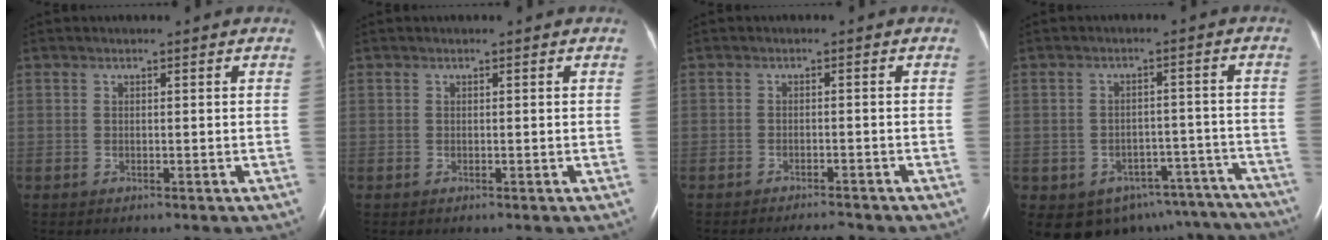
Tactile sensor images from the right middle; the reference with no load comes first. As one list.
[{"total": 0.0}, {"total": 3.0, "force": [-2.9, 0.2, 0.9], "torque": [-0.017, -0.009, -0.042]}, {"total": 14.8, "force": [-11.9, 8.1, 3.6], "torque": [-0.039, 0.039, -0.128]}]